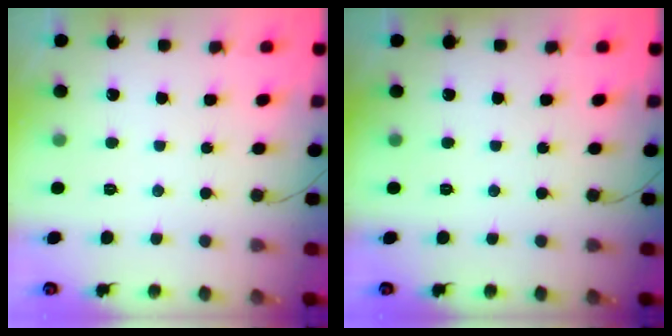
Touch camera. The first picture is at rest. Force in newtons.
{"total": 0.0}